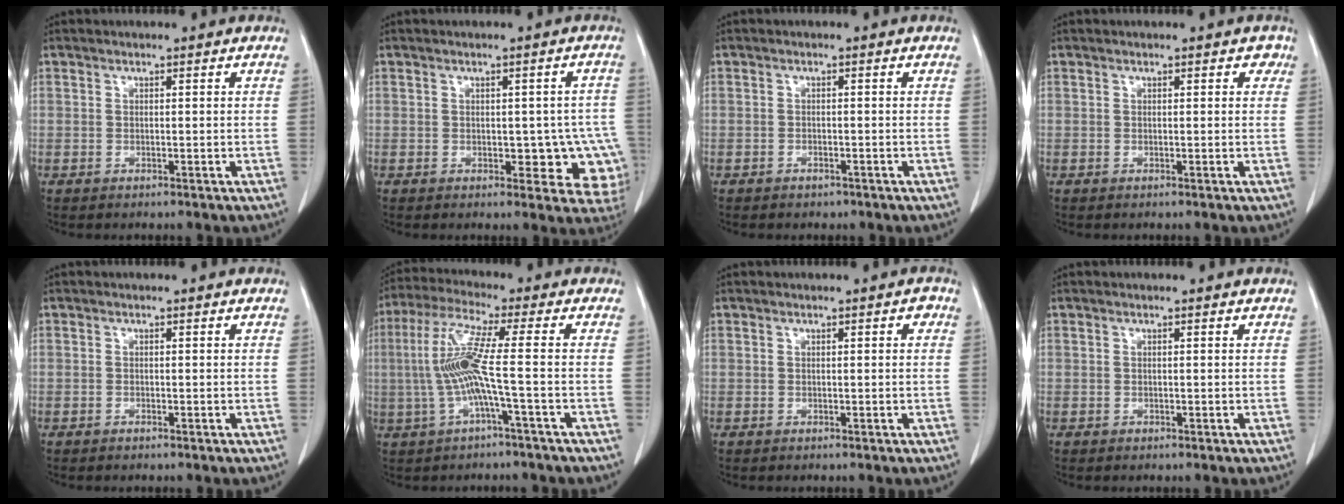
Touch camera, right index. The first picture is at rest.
{"total": 8.1, "force": [-1.5, 4.6, 6.5], "torque": [-0.044, 0.017, -0.010]}
{"total": 1.2, "force": [-0.9, 0.7, 0.3], "torque": [-0.009, 0.001, -0.010]}
{"total": 1.1, "force": [0.5, 0.7, 0.7], "torque": [0.000, 0.003, 0.001]}
{"total": 0.0}
{"total": 8.8, "force": [-1.1, -0.7, 8.7], "torque": [-0.191, 0.014, -0.024]}
{"total": 0.9, "force": [0.3, 0.3, 0.8], "torque": [-0.008, 0.004, 0.002]}
{"total": 0.0}